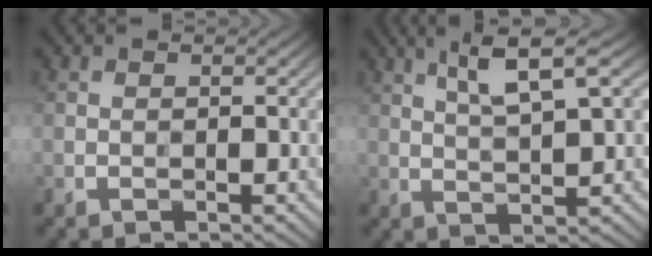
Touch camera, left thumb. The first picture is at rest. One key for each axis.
{"total": 6.6, "fx": 3.6, "fy": 1.0, "fz": 5.5, "tx": -0.112, "ty": 0.012, "tz": 0.073}